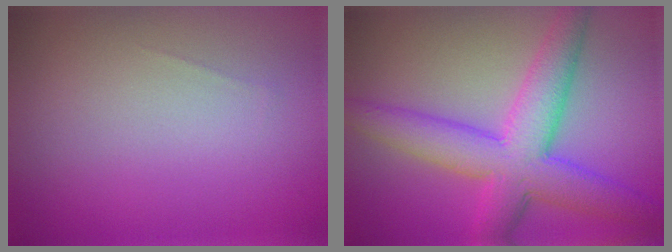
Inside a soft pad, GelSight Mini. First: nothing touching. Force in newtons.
{"total": 7.6, "press": 7.6, "slide": 0.1}